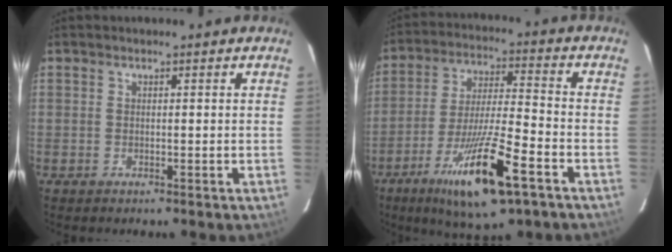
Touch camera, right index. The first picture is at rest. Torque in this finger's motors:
{"motor_torque": [1.38, -0.76, 0.80, 0.21]}